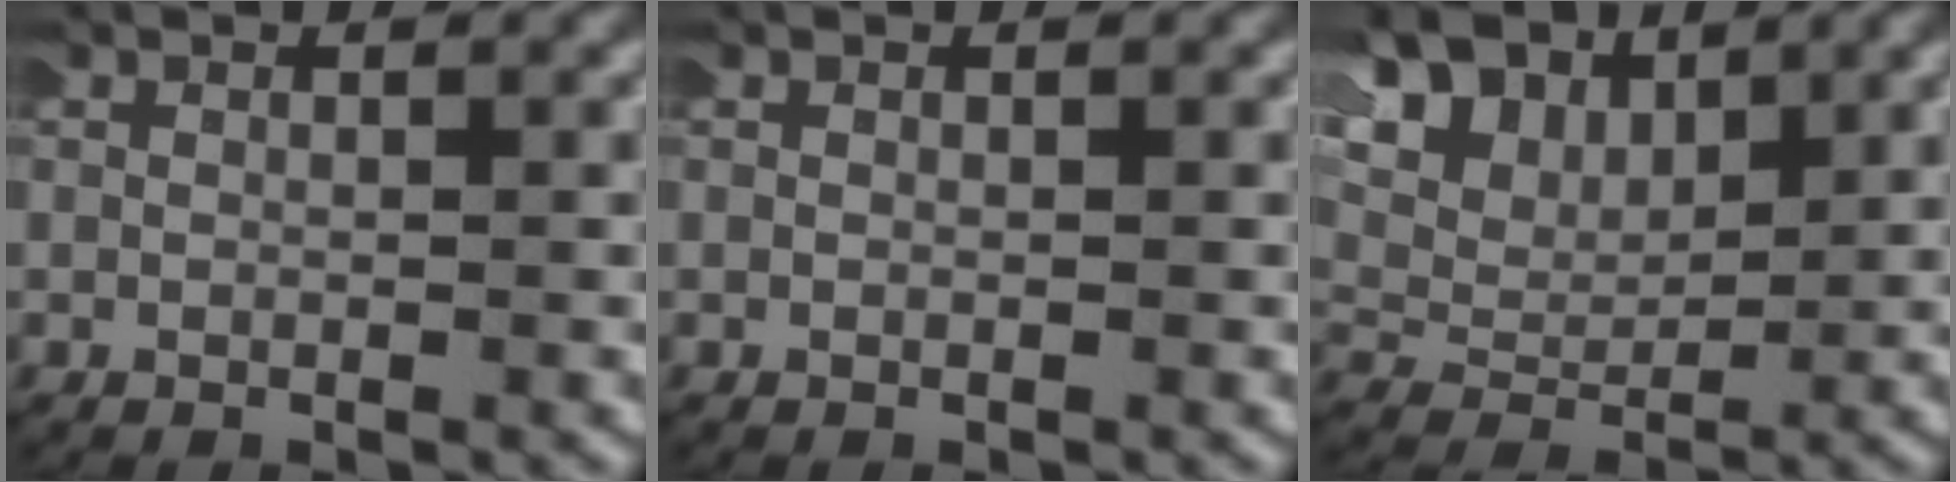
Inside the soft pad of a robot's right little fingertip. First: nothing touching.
{"total": 0.0}
{"total": 10.8, "force": [4.3, 7.7, 6.3], "torque": [-0.139, 0.007, 0.064]}